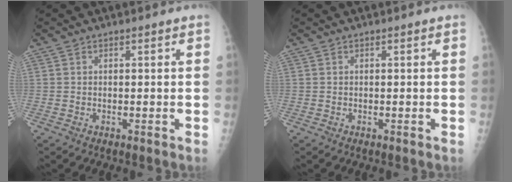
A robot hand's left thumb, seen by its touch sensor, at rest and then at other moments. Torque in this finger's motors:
{"motor_torque": [-0.01, 0.01, -0.02, 0.02, 0.00]}